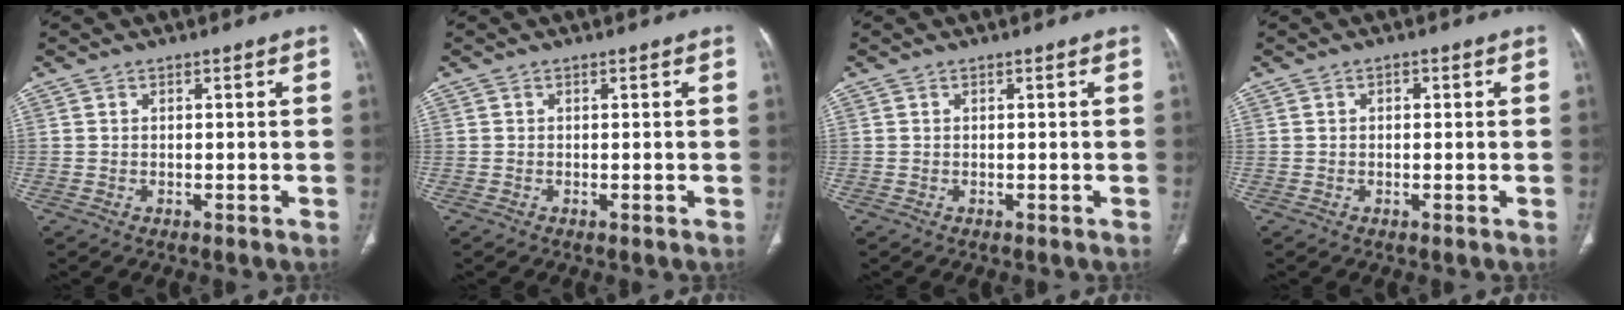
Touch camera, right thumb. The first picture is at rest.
{"total": 0.0}
{"total": 0.0}
{"total": 1.1, "force": [0.3, 0.8, 0.7], "torque": [-0.009, 0.002, 0.003]}